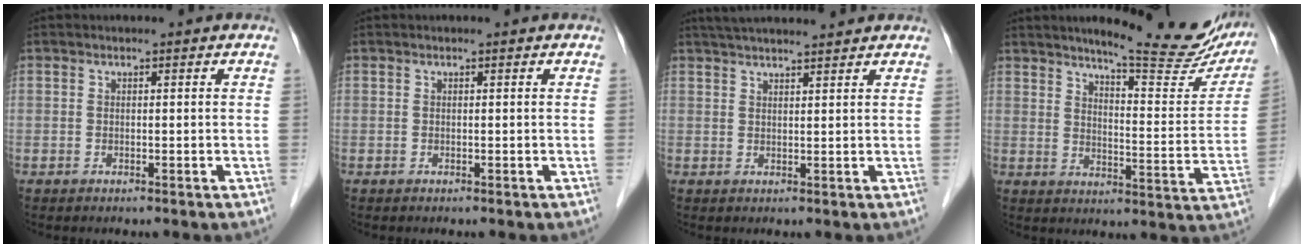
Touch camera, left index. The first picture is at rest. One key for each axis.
{"total": 0.0}
{"total": 10.2, "fx": 9.1, "fy": 0.7, "fz": 4.4, "tx": -0.071, "ty": 0.035, "tz": 0.131}
{"total": 19.2, "fx": 16.6, "fy": 2.7, "fz": 9.2, "tx": -0.112, "ty": -0.047, "tz": 0.201}